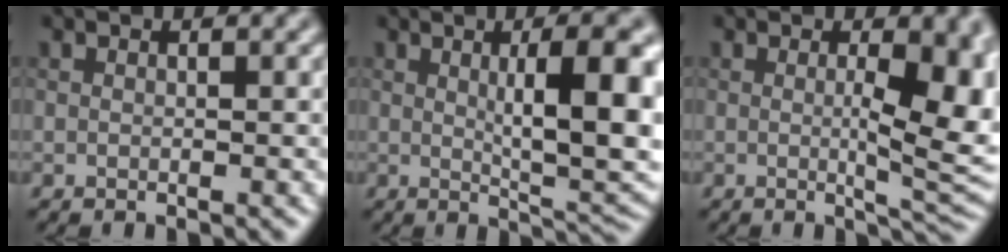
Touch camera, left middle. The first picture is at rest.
{"total": 8.7, "force": [1.1, 2.3, 8.3], "torque": [-0.112, -0.004, 0.023]}
{"total": 7.6, "force": [0.1, 2.1, 7.3], "torque": [-0.093, -0.008, 0.006]}